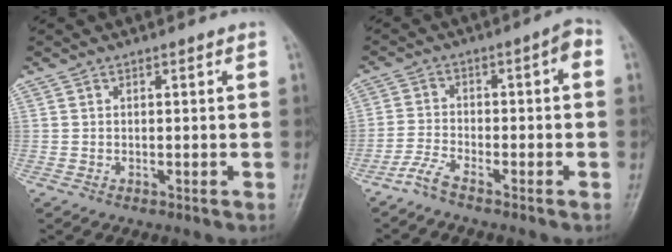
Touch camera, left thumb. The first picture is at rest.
{"total": 5.8, "force": [-3.2, 1.0, 4.7], "torque": [-0.084, 0.041, -0.060]}